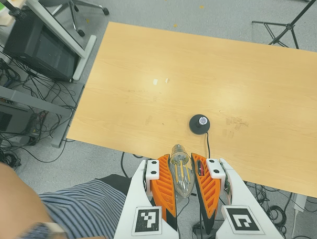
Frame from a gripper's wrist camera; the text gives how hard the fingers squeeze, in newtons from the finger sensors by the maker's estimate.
{"total": 24.1, "left": 27.2, "right": 21.1}